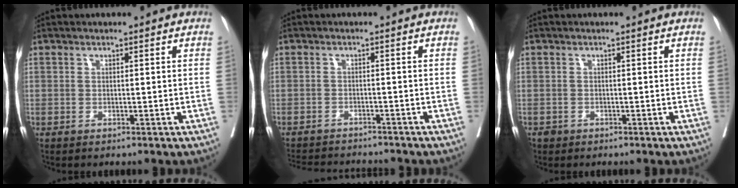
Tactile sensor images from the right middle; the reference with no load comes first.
{"total": 9.1, "force": [-8.7, 1.5, 2.1], "torque": [-0.036, 0.002, -0.121]}
{"total": 0.9, "force": [-0.5, 0.7, 0.0], "torque": [-0.003, 0.003, -0.008]}